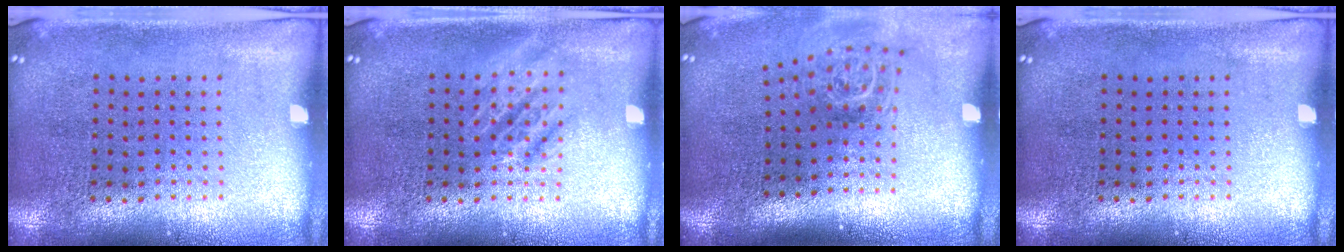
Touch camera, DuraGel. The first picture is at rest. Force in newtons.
{"total": 2.0, "press": 2.0, "slide": 0.3}
{"total": 1.8, "press": 1.3, "slide": 1.3}
{"total": 0.0}